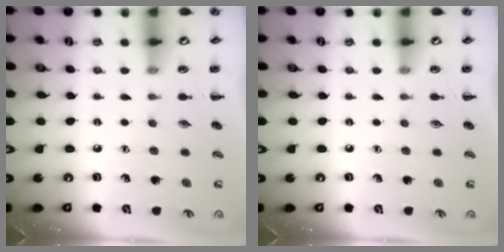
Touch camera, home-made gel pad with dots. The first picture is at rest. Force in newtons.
{"total": 0.0}